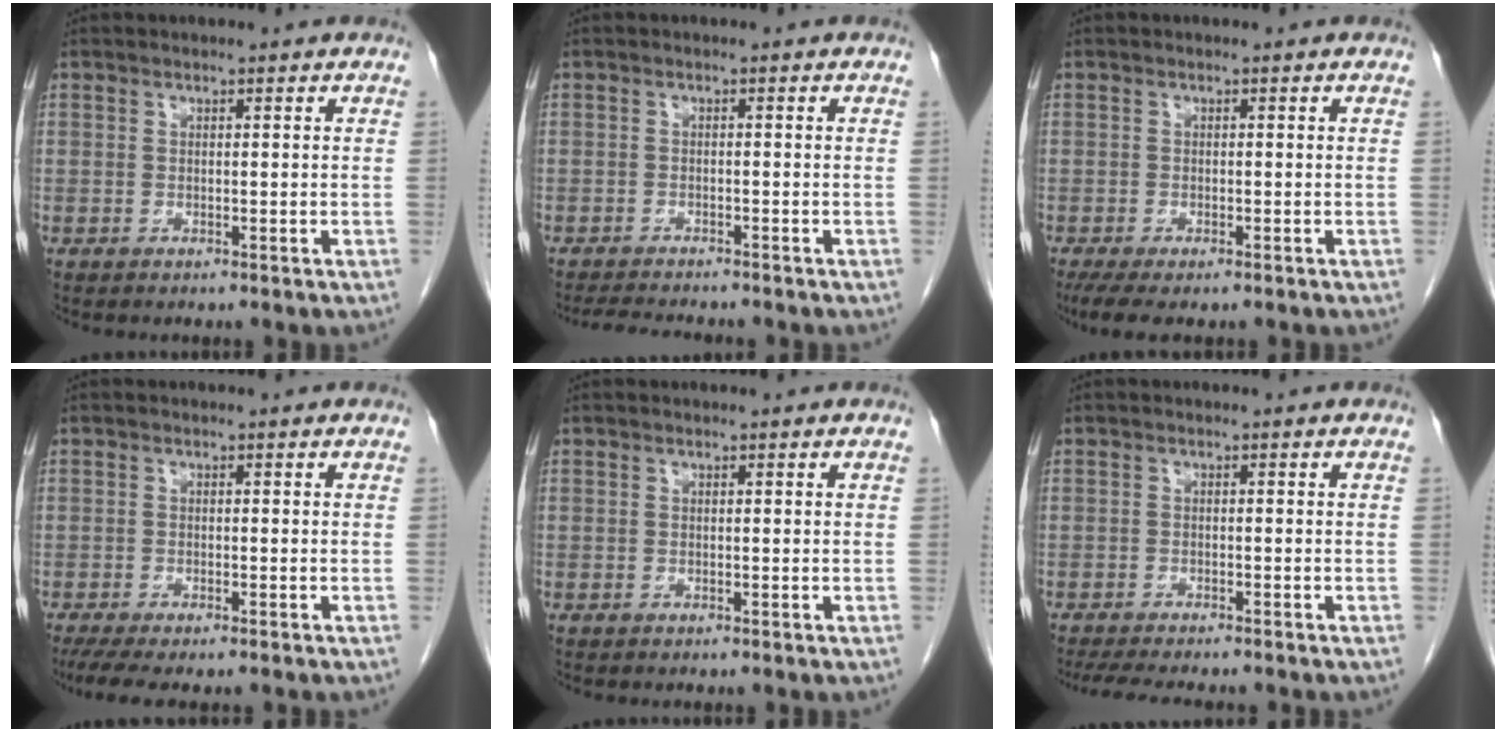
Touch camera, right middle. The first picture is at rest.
{"total": 5.4, "force": [-5.0, 0.5, 1.9], "torque": [-0.030, -0.013, -0.078]}
{"total": 5.2, "force": [-3.7, 1.6, 3.3], "torque": [-0.055, -0.015, -0.057]}
{"total": 6.2, "force": [-4.8, 1.2, 3.7], "torque": [-0.054, -0.014, -0.076]}
{"total": 0.0}
{"total": 8.6, "force": [-7.4, 1.5, 4.0], "torque": [-0.058, -0.011, -0.109]}